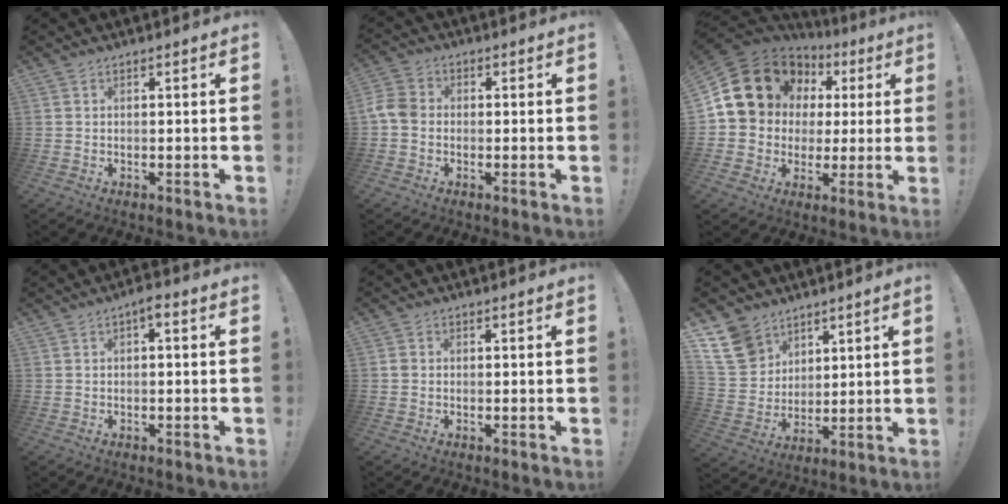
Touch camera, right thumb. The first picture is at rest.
{"total": 6.5, "force": [-1.0, 5.1, 3.8], "torque": [-0.087, 0.017, -0.013]}
{"total": 17.9, "force": [7.3, 14.3, 7.9], "torque": [-0.120, -0.032, 0.165]}
{"total": 2.1, "force": [-0.5, 0.8, 1.9], "torque": [-0.032, 0.008, -0.013]}
{"total": 1.3, "force": [-0.1, 1.1, 0.6], "torque": [-0.013, 0.006, -0.001]}
{"total": 12.9, "force": [8.1, 9.3, 3.7], "torque": [-0.077, -0.051, 0.167]}